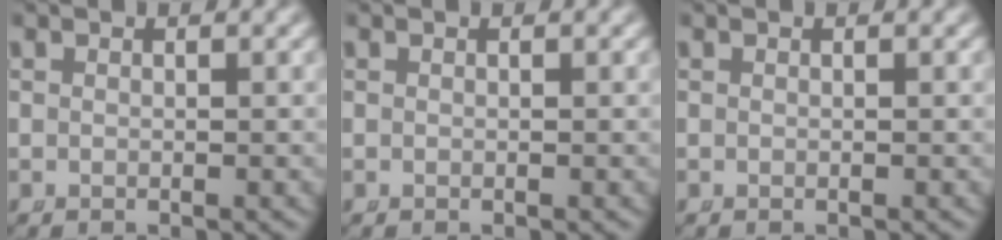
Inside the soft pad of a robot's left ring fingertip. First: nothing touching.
{"total": 0.0}
{"total": 0.0}